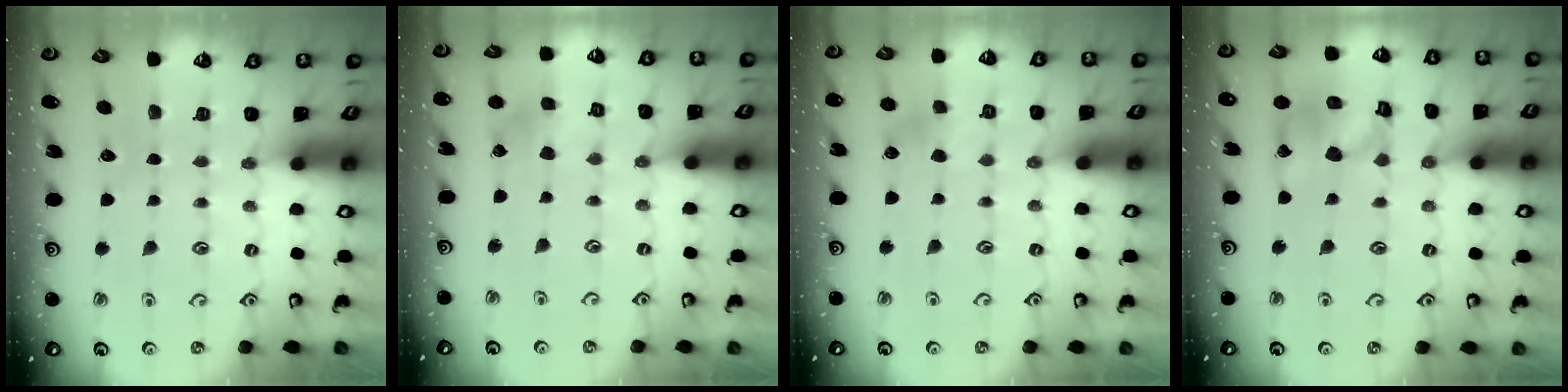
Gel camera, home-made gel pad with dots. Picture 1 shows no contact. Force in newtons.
{"total": 2.8, "press": 2.7, "slide": 0.4}
{"total": 3.9, "press": 3.8, "slide": 0.8}
{"total": 13.6, "press": 13.4, "slide": 1.9}